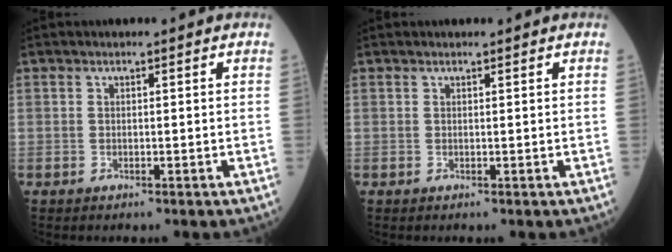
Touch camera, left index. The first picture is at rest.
{"total": 0.9, "force": [0.8, 0.1, 0.2], "torque": [-0.007, 0.006, 0.014]}